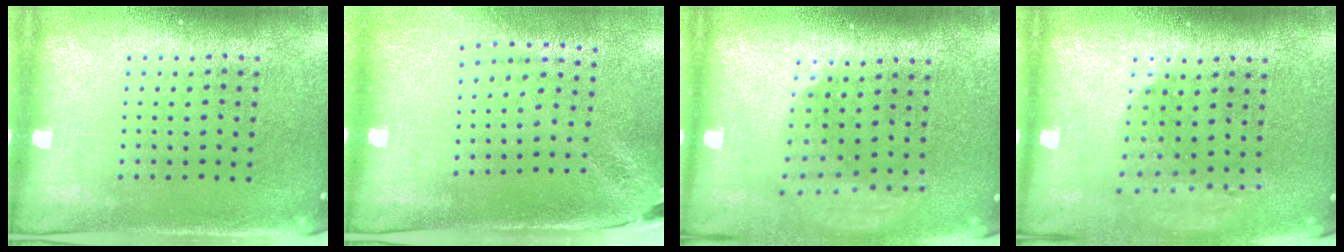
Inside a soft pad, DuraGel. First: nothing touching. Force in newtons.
{"total": 1.9, "press": 1.6, "slide": 1.1}
{"total": 1.9, "press": 1.5, "slide": 1.3}
{"total": 1.2, "press": 1.2, "slide": 0.2}